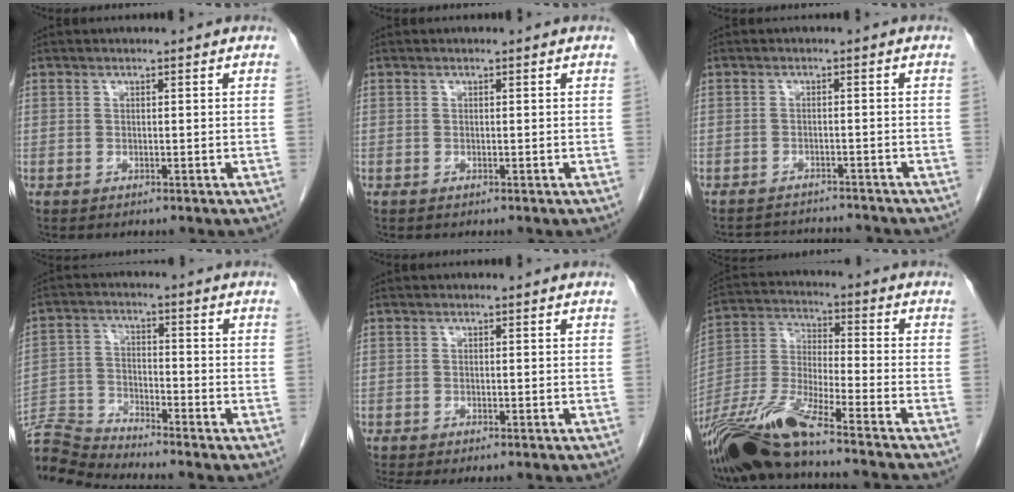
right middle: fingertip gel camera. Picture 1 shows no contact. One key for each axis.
{"total": 0.0}
{"total": 7.0, "fx": -6.9, "fy": 0.8, "fz": 0.9, "tx": -0.015, "ty": 0.004, "tz": -0.094}
{"total": 7.7, "fx": -7.5, "fy": -1.8, "fz": -0.5, "tx": -0.003, "ty": 0.003, "tz": -0.144}
{"total": 2.8, "fx": -2.4, "fy": 0.3, "fz": 1.5, "tx": -0.022, "ty": -0.010, "tz": -0.034}
{"total": 16.0, "fx": -13.1, "fy": -0.6, "fz": 9.2, "tx": -0.200, "ty": -0.022, "tz": -0.249}